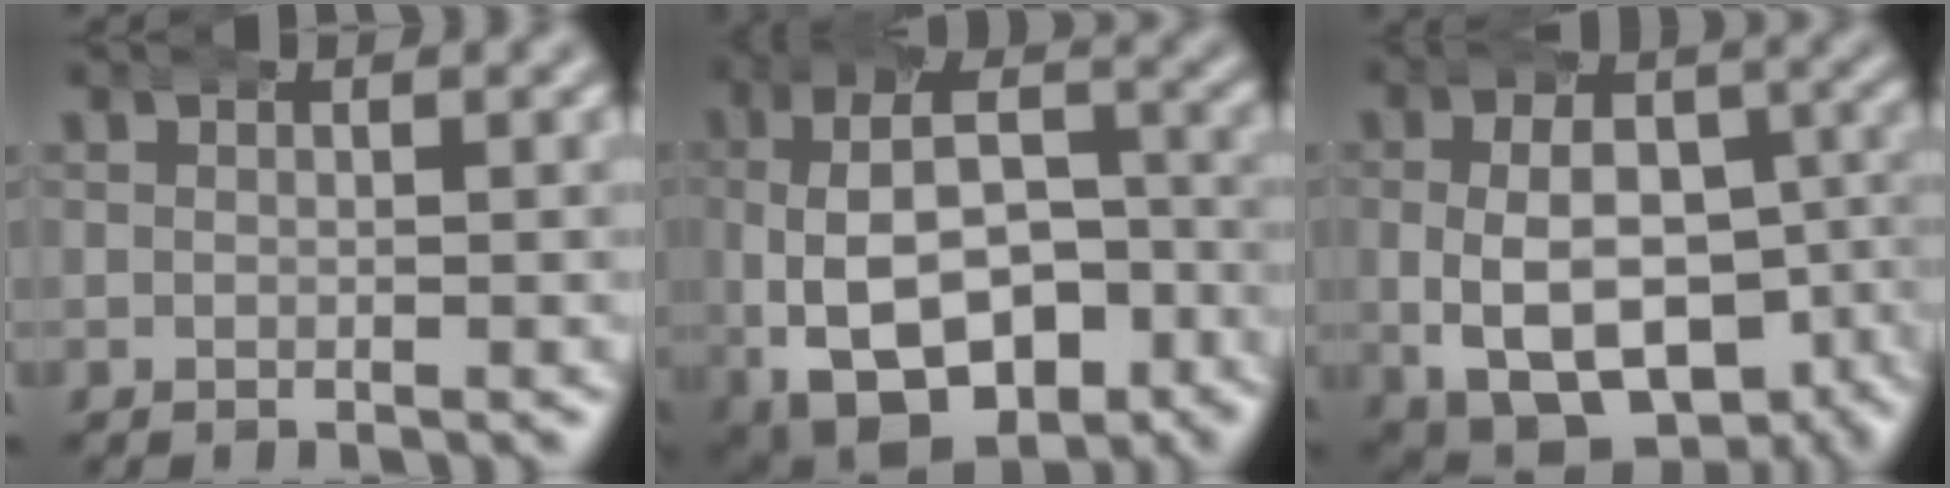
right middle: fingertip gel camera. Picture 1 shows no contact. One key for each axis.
{"total": 14.6, "fx": -6.0, "fy": 9.8, "fz": 9.1, "tx": -0.176, "ty": -0.049, "tz": -0.075}
{"total": 13.8, "fx": -5.5, "fy": 9.4, "fz": 8.5, "tx": -0.138, "ty": -0.041, "tz": -0.076}